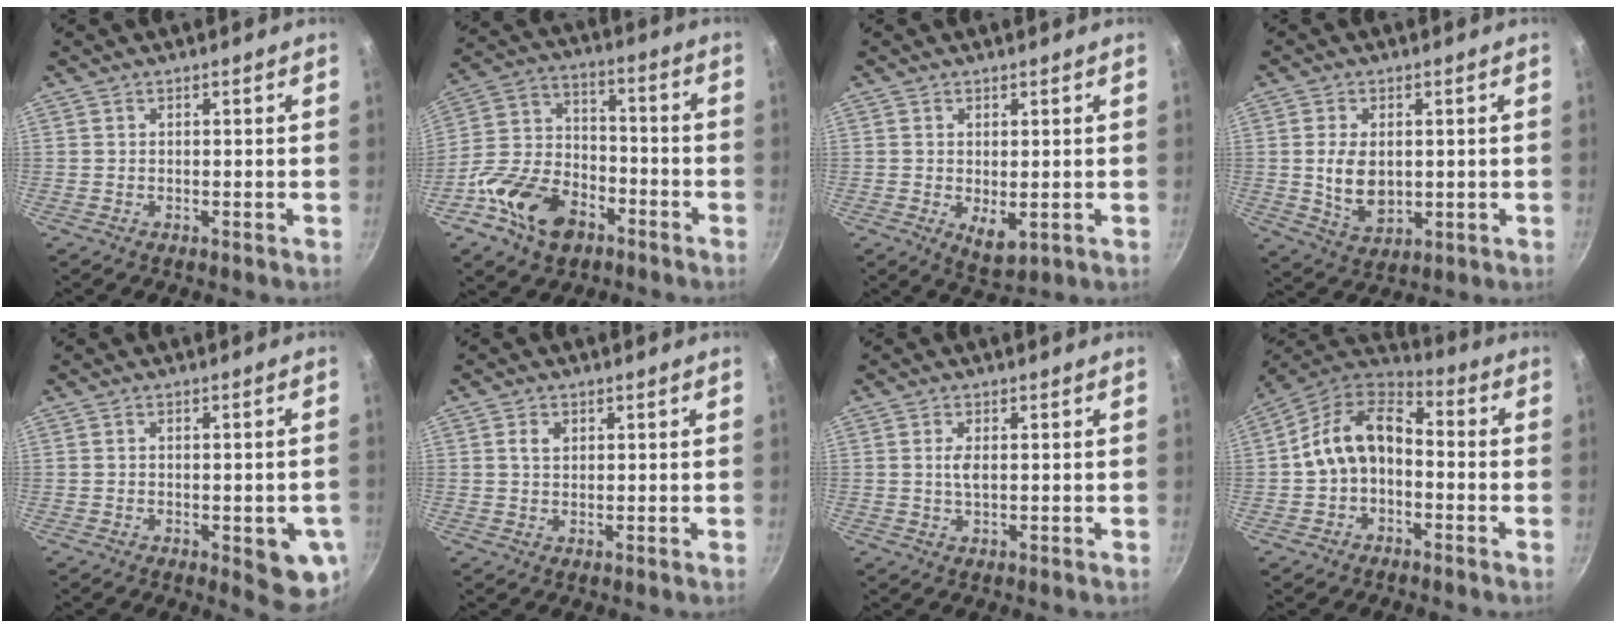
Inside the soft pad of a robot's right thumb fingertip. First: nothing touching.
{"total": 16.9, "force": [-8.5, 11.0, 9.6], "torque": [-0.163, 0.056, -0.160]}
{"total": 4.5, "force": [-0.2, 2.4, 3.8], "torque": [-0.056, -0.013, 0.004]}
{"total": 8.0, "force": [0.5, 5.2, 6.1], "torque": [-0.105, -0.012, 0.020]}
{"total": 10.2, "force": [-2.8, 3.8, 9.0], "torque": [-0.075, 0.002, -0.031]}
{"total": 2.3, "force": [0.7, 1.7, 1.4], "torque": [-0.021, 0.001, 0.015]}
{"total": 2.3, "force": [0.3, 0.9, 2.1], "torque": [-0.044, 0.000, 0.006]}
{"total": 12.5, "force": [-1.5, 8.7, 8.9], "torque": [-0.143, 0.053, -0.040]}